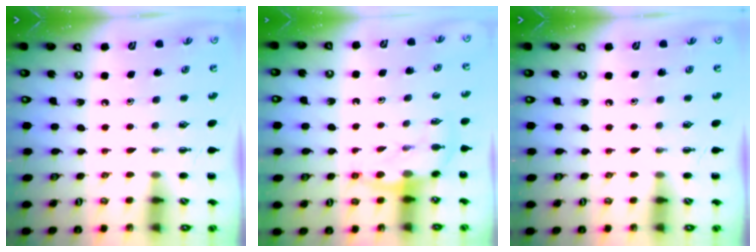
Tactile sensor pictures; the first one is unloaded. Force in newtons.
{"total": 8.2, "press": 8.1, "slide": 1.4}
{"total": 0.0}